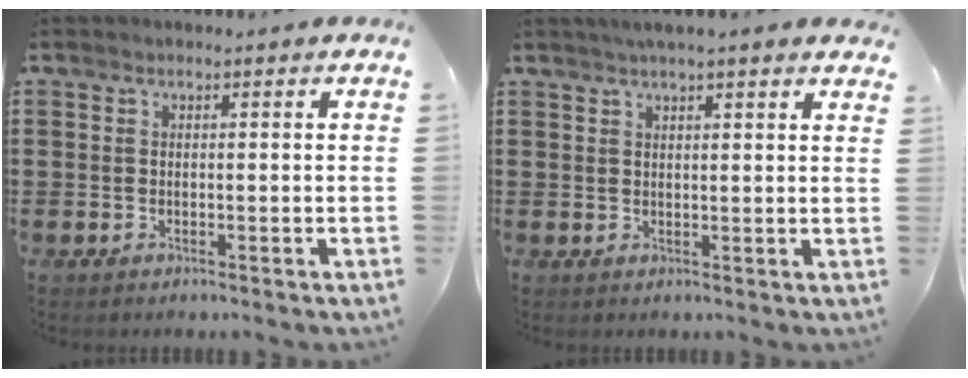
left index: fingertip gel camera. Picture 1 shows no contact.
{"total": 2.5, "force": [2.2, 0.0, 1.3], "torque": [-0.029, 0.002, 0.040]}